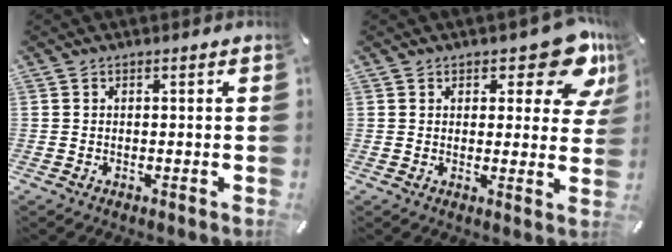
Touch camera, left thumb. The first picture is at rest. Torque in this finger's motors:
{"motor_torque": [0.50, -0.17, 0.27, 0.17, 0.01]}